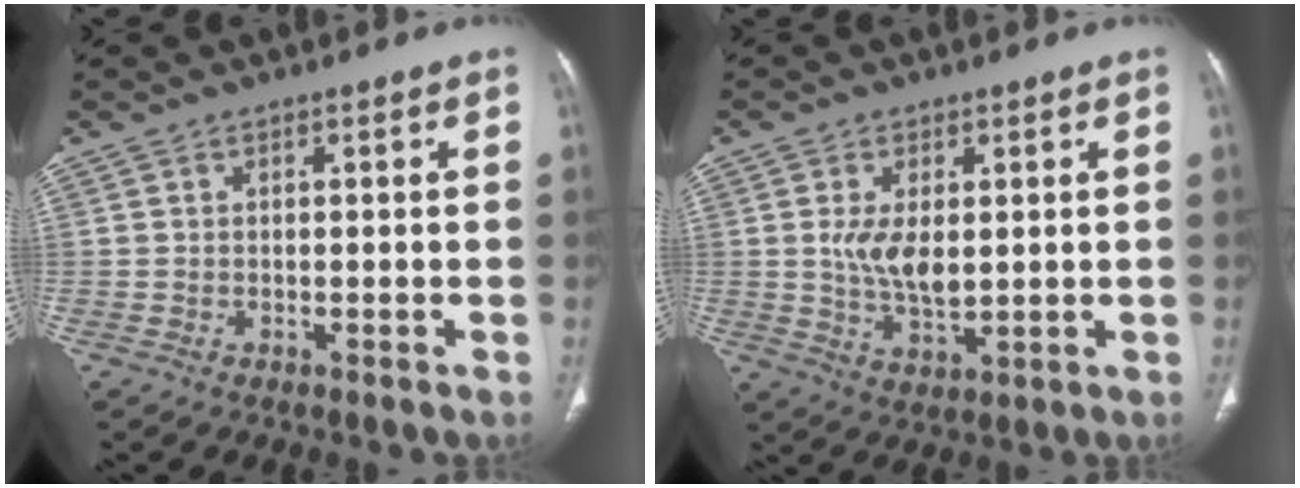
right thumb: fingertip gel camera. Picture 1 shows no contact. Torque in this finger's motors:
{"motor_torque": [2.57, 2.44, 1.04, -0.23, 0.20]}